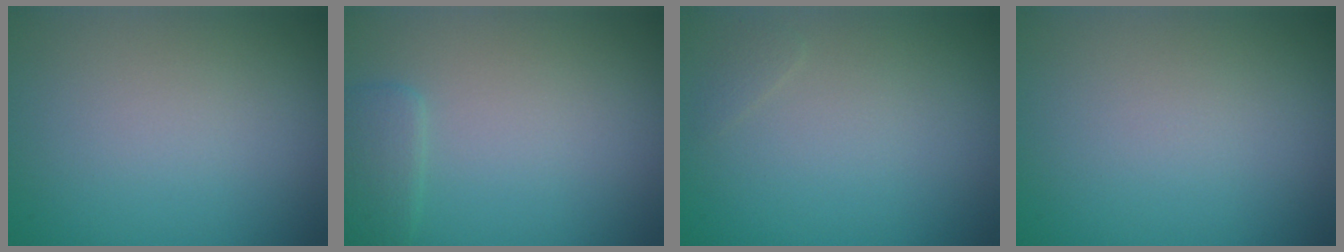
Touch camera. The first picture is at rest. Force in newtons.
{"total": 1.6, "press": 1.6, "slide": 0.1}
{"total": 0.5, "press": 0.5, "slide": 0.0}
{"total": 0.0}